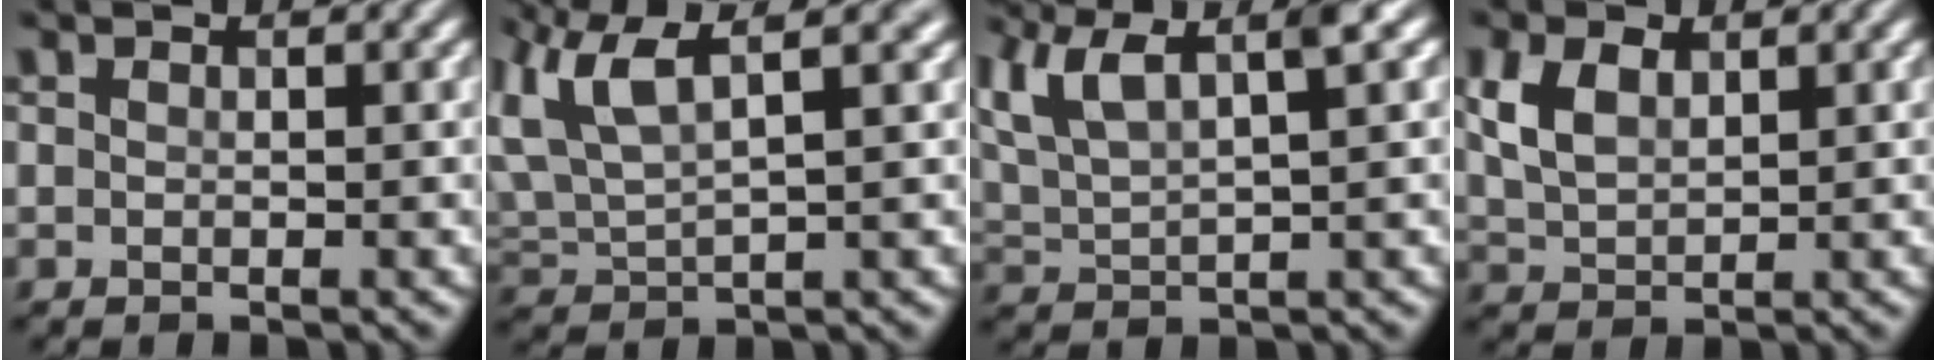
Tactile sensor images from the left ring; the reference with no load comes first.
{"total": 9.8, "force": [5.4, 3.7, 7.3], "torque": [-0.156, 0.029, 0.094]}
{"total": 8.5, "force": [5.0, 2.5, 6.4], "torque": [-0.128, 0.026, 0.091]}
{"total": 3.7, "force": [1.5, 2.2, 2.6], "torque": [-0.067, 0.003, 0.035]}